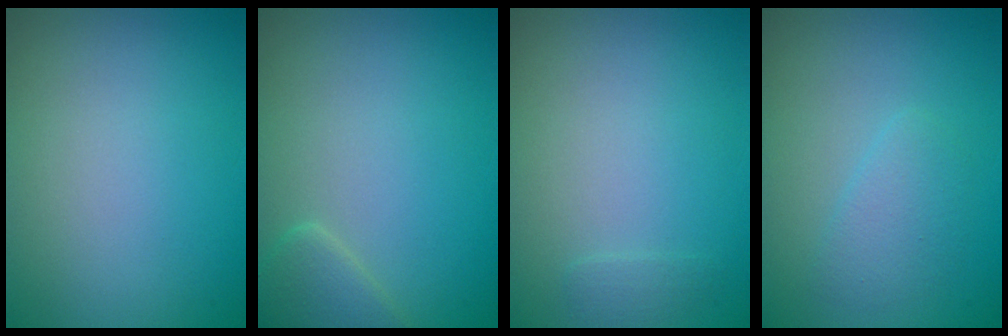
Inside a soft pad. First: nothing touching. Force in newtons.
{"total": 1.9, "press": 1.9, "slide": 0.1}
{"total": 0.7, "press": 0.7, "slide": 0.1}
{"total": 1.8, "press": 1.8, "slide": 0.1}